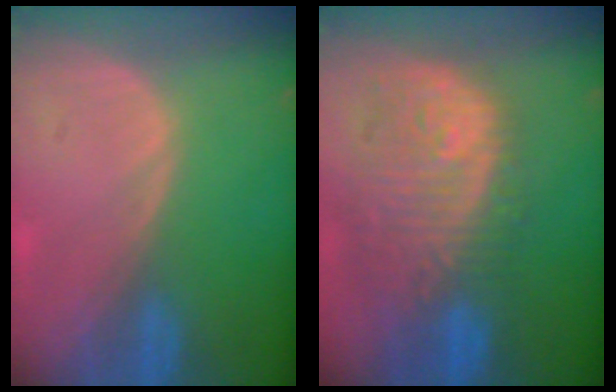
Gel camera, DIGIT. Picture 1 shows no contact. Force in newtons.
{"total": 12.2, "press": 10.9, "slide": 5.6}